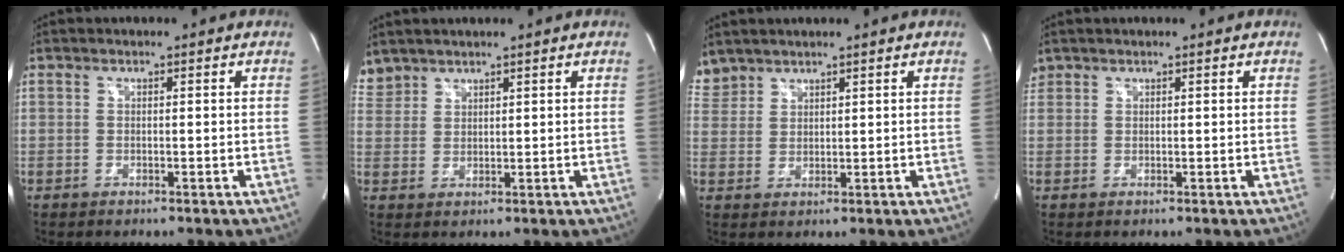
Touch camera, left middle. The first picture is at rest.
{"total": 3.4, "force": [3.1, 1.3, -0.2], "torque": [0.001, 0.015, 0.068]}
{"total": 3.9, "force": [3.6, 1.4, 0.0], "torque": [-0.007, 0.016, 0.083]}
{"total": 1.4, "force": [1.1, 0.9, 0.1], "torque": [-0.001, 0.016, 0.022]}